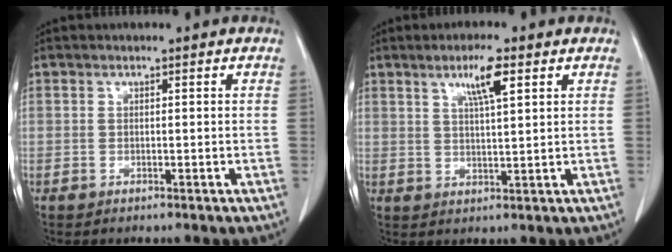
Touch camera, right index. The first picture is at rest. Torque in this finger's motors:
{"motor_torque": [0.35, 0.09, 0.12, 0.09]}